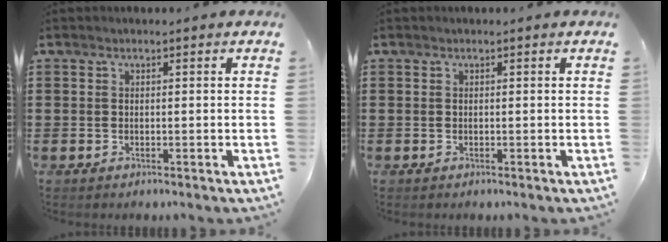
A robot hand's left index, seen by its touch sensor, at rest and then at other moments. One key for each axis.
{"total": 0.0}